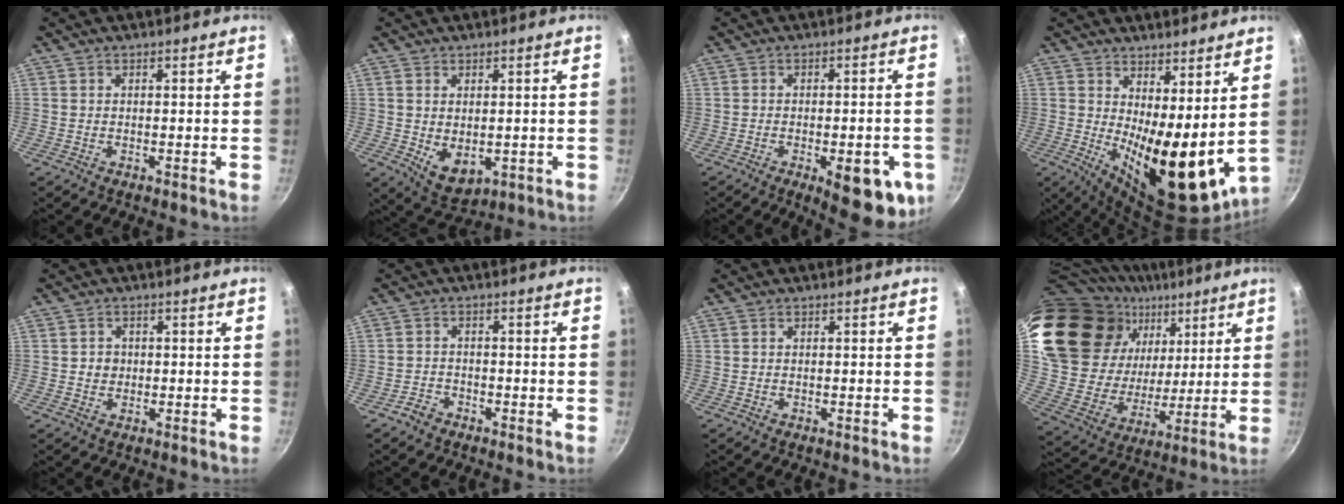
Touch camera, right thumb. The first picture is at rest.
{"total": 6.4, "force": [-0.2, 4.3, 4.8], "torque": [-0.070, -0.018, 0.012]}
{"total": 13.3, "force": [-4.7, 5.2, 11.3], "torque": [-0.100, 0.005, -0.055]}
{"total": 16.9, "force": [2.8, 6.9, 15.1], "torque": [-0.187, -0.040, 0.054]}
{"total": 2.3, "force": [0.0, 2.1, 0.8], "torque": [-0.002, 0.004, -0.002]}
{"total": 2.7, "force": [-2.0, 1.7, 0.6], "torque": [-0.005, 0.025, -0.034]}
{"total": 0.0}
{"total": 26.4, "force": [15.0, 16.3, 14.3], "torque": [-0.245, -0.043, 0.281]}